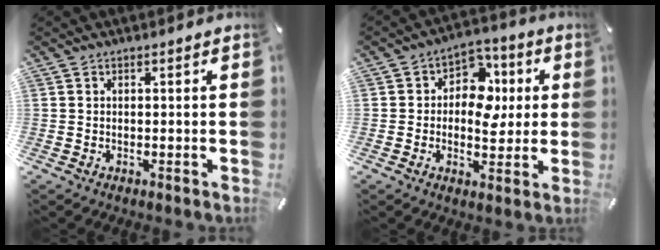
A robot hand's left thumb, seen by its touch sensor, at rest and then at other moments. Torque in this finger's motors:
{"motor_torque": [0.02, 0.50, 0.61, 0.12, 0.05]}